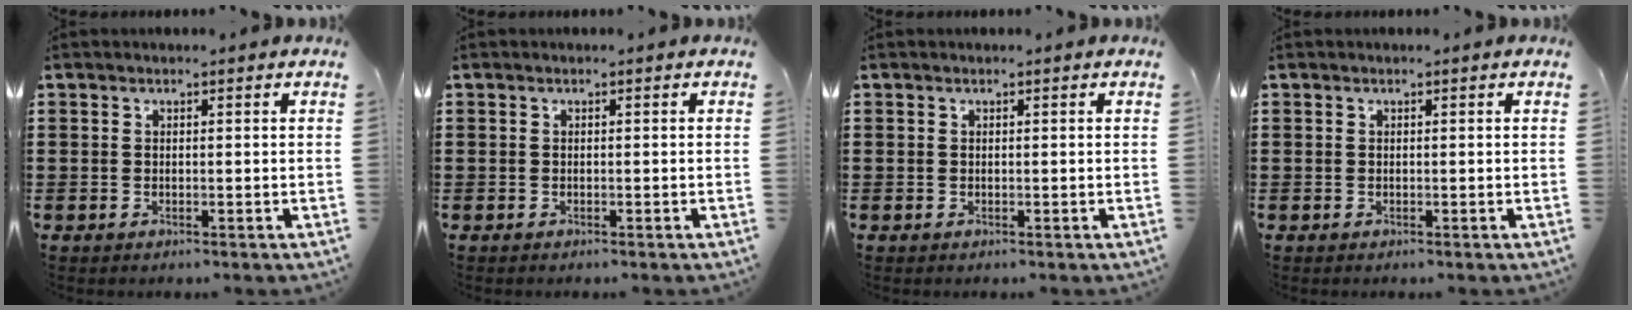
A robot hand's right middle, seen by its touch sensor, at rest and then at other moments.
{"total": 0.0}
{"total": 0.0}
{"total": 0.0}